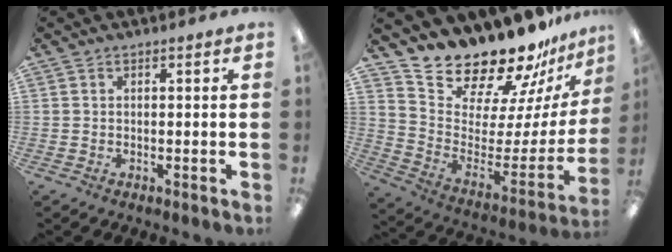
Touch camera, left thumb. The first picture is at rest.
{"total": 17.5, "force": [17.0, 4.0, 2.1], "torque": [-0.036, -0.171, 0.296]}